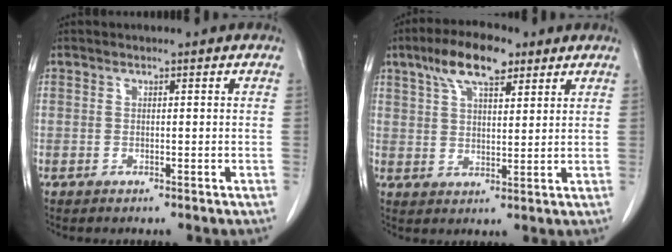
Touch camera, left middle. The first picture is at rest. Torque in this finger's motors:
{"motor_torque": [1.26, -0.87, 0.19, 0.07]}